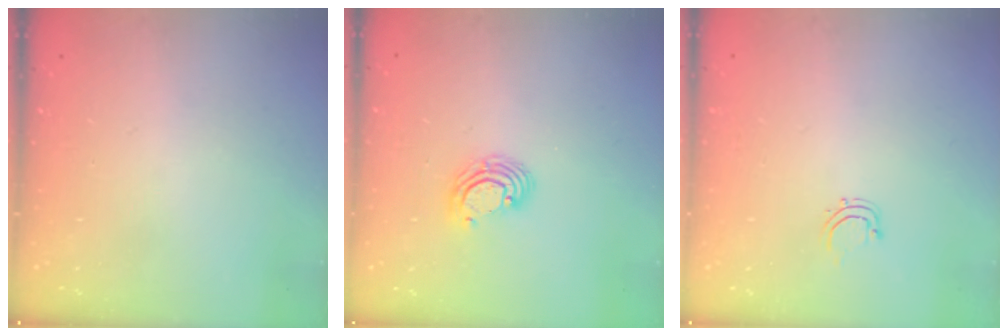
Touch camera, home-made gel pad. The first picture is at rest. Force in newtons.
{"total": 4.5, "press": 4.5, "slide": 0.3}
{"total": 2.8, "press": 2.8, "slide": 0.5}